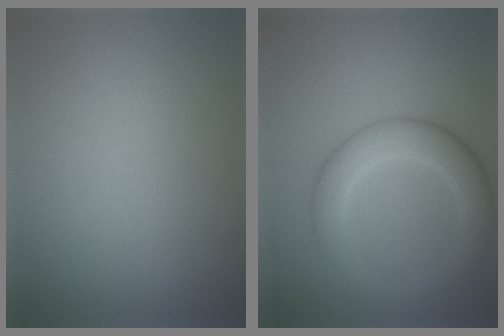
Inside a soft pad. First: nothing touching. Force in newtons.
{"total": 4.7, "press": 4.7, "slide": 0.1}